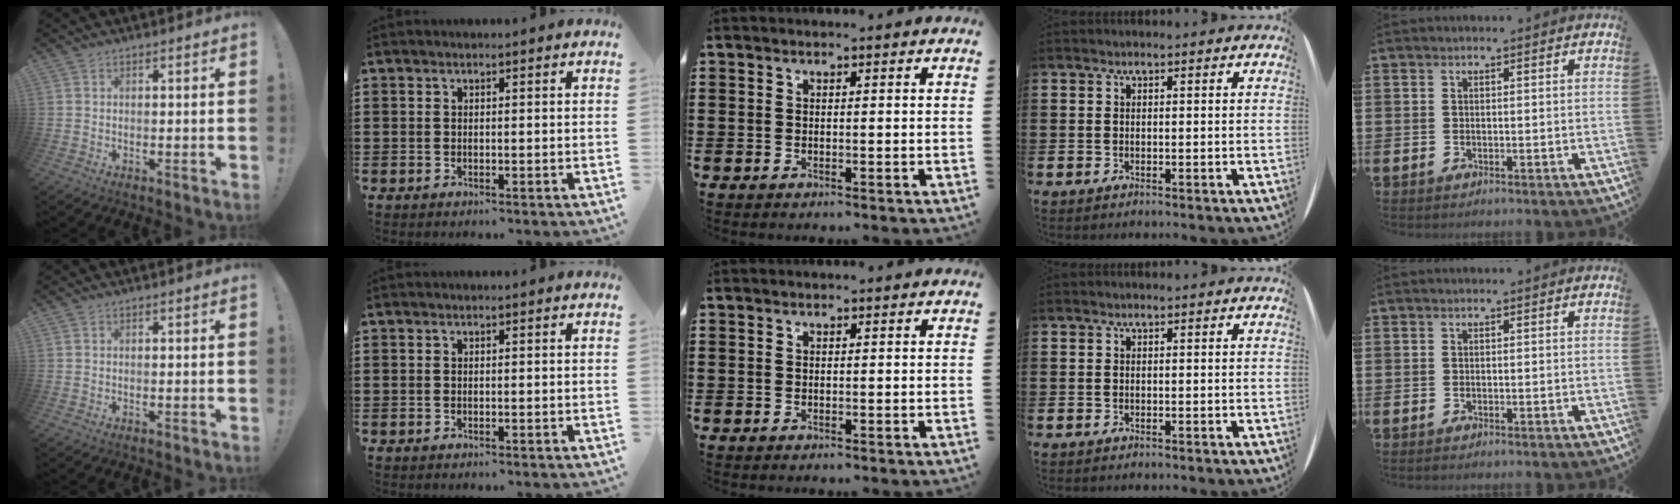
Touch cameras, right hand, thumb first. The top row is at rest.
{}